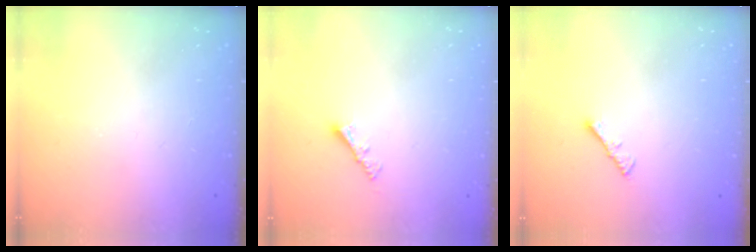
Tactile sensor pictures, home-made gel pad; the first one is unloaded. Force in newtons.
{"total": 3.5, "press": 3.5, "slide": 0.3}
{"total": 1.3, "press": 1.2, "slide": 0.4}